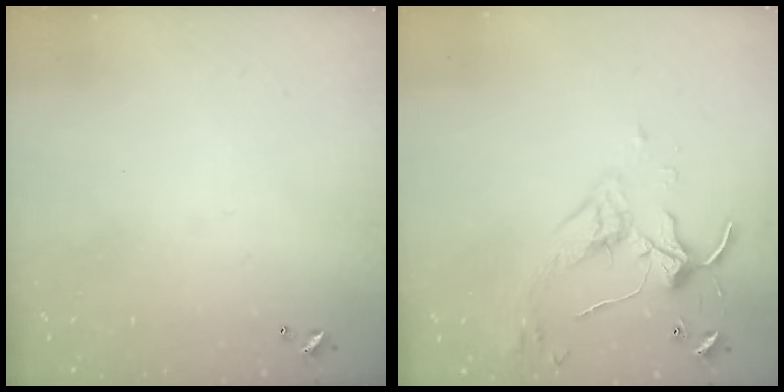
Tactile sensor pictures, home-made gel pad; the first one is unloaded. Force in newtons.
{"total": 3.7, "press": 3.7, "slide": 0.5}